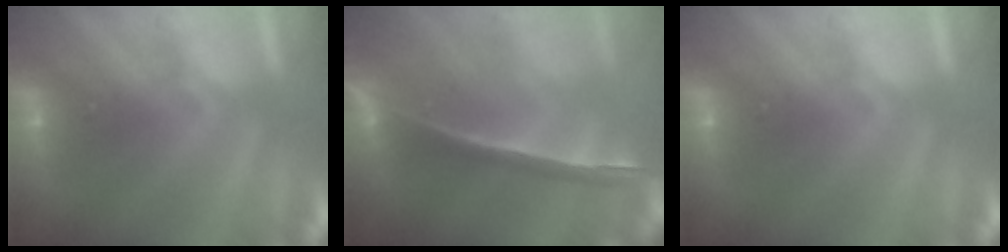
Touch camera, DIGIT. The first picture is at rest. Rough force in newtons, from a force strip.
{"total": 1.5}
{"total": 0.0}